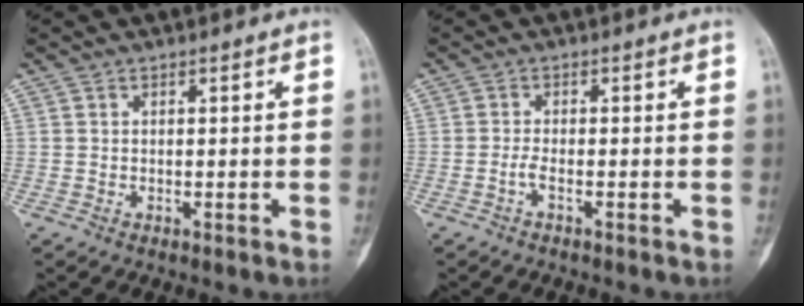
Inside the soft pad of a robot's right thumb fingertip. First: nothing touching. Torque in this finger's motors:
{"motor_torque": [0.06, -0.16, 0.22, 0.22, -0.06]}